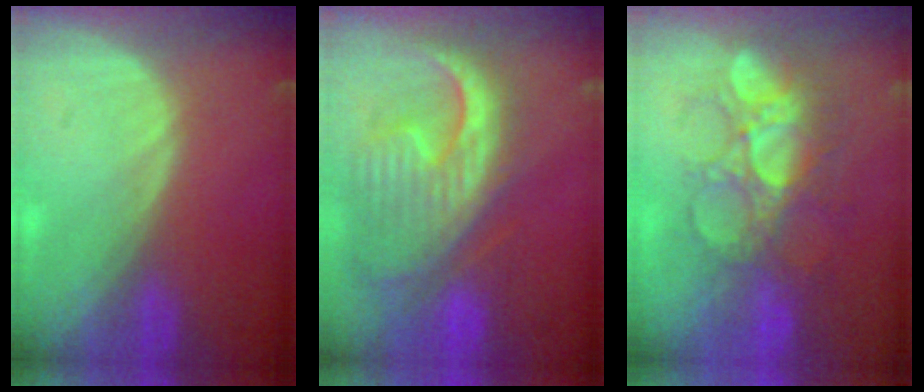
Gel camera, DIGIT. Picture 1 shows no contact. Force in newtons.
{"total": 13.2, "press": 11.4, "slide": 6.7}
{"total": 9.1, "press": 8.7, "slide": 2.6}